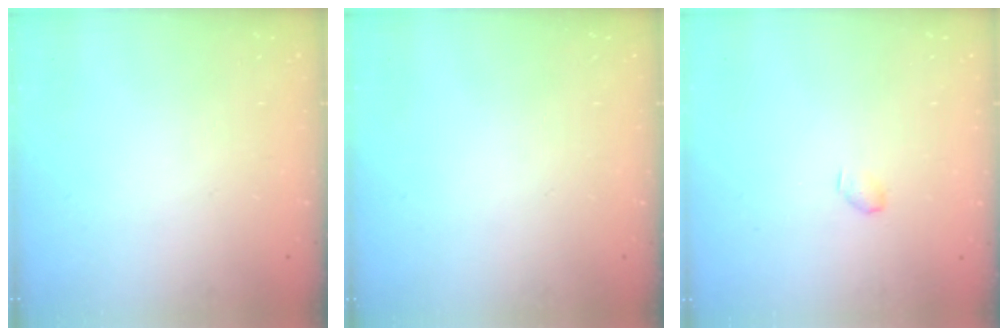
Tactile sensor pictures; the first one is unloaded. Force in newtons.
{"total": 0.0}
{"total": 3.1, "press": 3.0, "slide": 0.6}